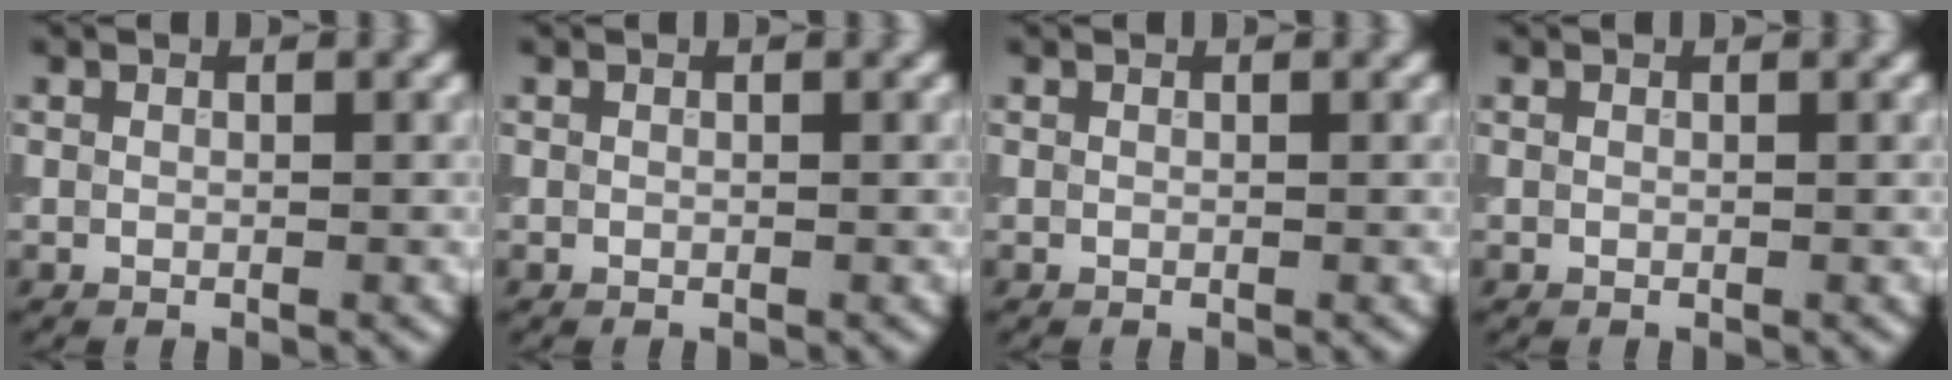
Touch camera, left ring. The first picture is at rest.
{"total": 0.0}
{"total": 0.0}
{"total": 0.0}